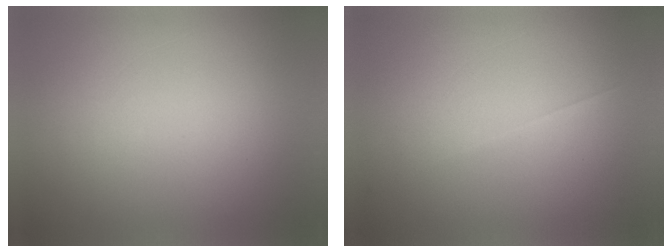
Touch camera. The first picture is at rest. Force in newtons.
{"total": 1.8}